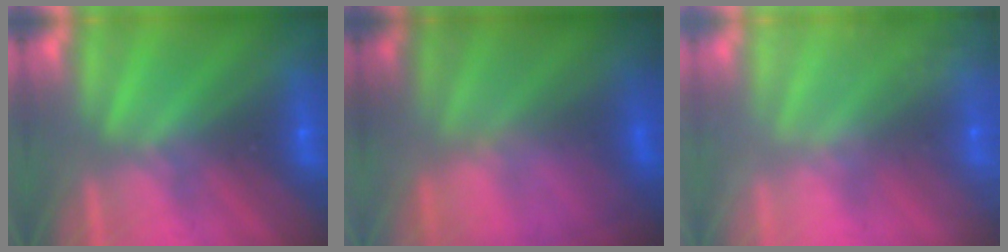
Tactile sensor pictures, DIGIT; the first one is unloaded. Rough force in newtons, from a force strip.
{"total": 8.2}
{"total": 7.7}